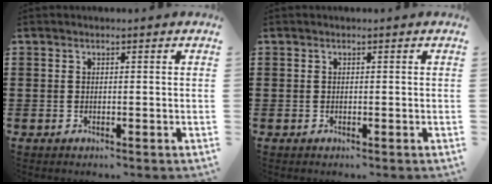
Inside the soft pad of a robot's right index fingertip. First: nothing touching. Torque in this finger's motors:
{"motor_torque": [1.45, 0.69, 0.00, -0.01]}